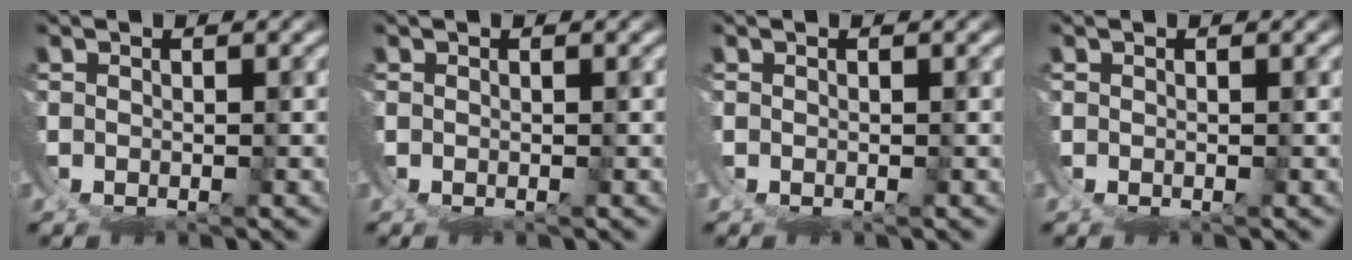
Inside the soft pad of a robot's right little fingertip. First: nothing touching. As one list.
[{"total": 0.0}, {"total": 0.6, "force": [0.1, 0.4, 0.4], "torque": [-0.009, 0.003, 0.002]}, {"total": 0.0}]